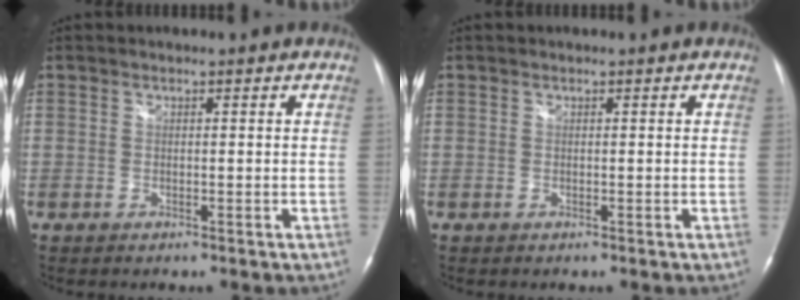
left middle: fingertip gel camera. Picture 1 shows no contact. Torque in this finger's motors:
{"motor_torque": [0.13, -0.04, -0.10, 0.00]}